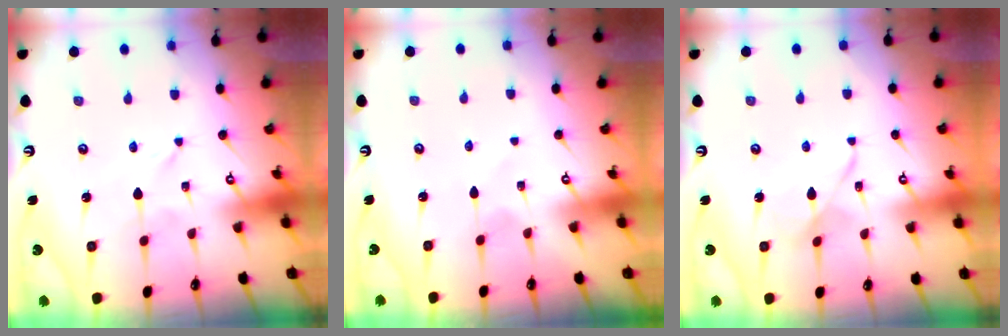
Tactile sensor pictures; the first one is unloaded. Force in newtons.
{"total": 1.6, "press": 1.6, "slide": 0.2}
{"total": 6.4, "press": 6.4, "slide": 0.5}